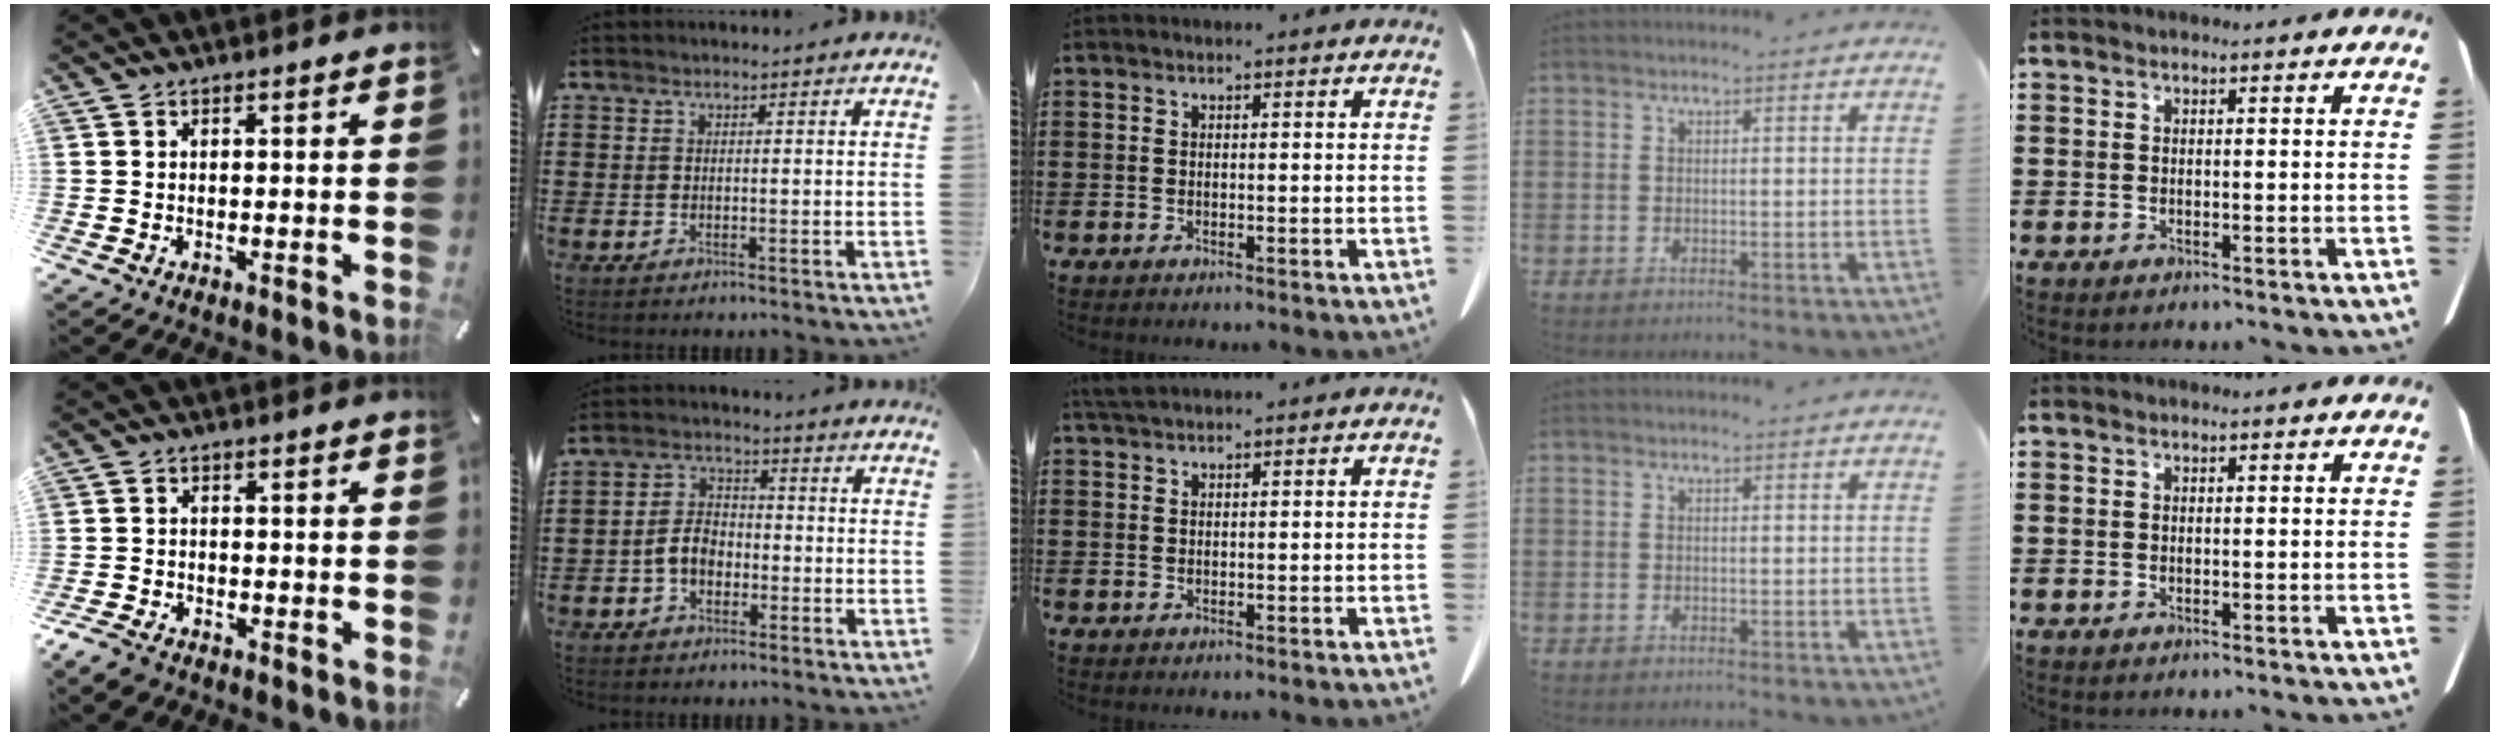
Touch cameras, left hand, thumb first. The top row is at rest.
{"thumb": {"total": 2.9, "force": [-2.3, 1.4, 1.0], "torque": [-0.028, 0.009, -0.047]}, "index": {"total": 4.8, "force": [-1.7, 3.3, 3.1], "torque": [-0.072, 0.008, -0.037]}, "middle": {"total": 1.6, "force": [1.4, 0.2, 0.8], "torque": [-0.019, 0.001, 0.026]}}